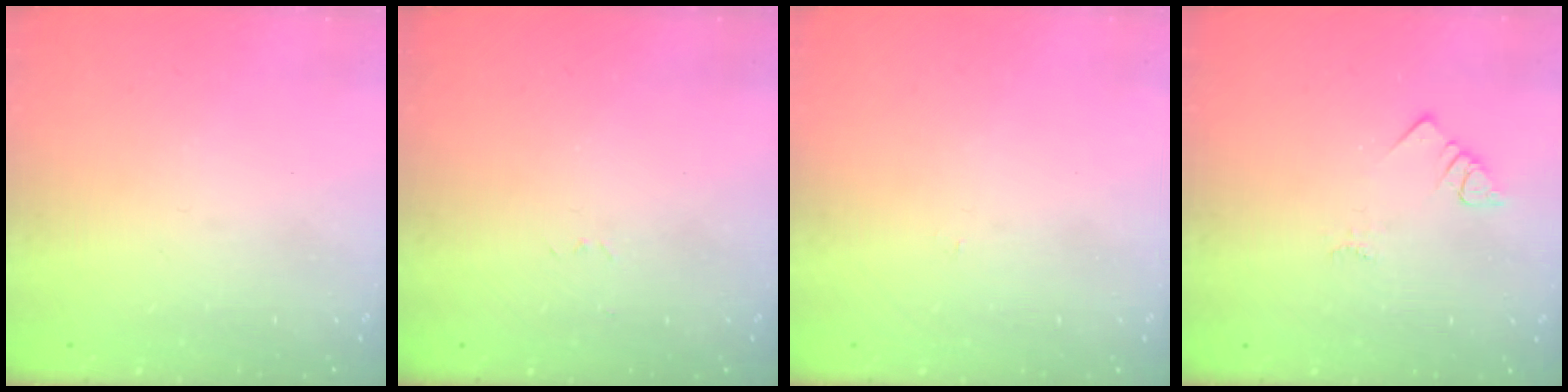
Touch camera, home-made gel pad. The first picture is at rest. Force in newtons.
{"total": 2.6, "press": 2.6, "slide": 0.4}
{"total": 2.2, "press": 2.2, "slide": 0.3}
{"total": 2.0, "press": 2.0, "slide": 0.4}